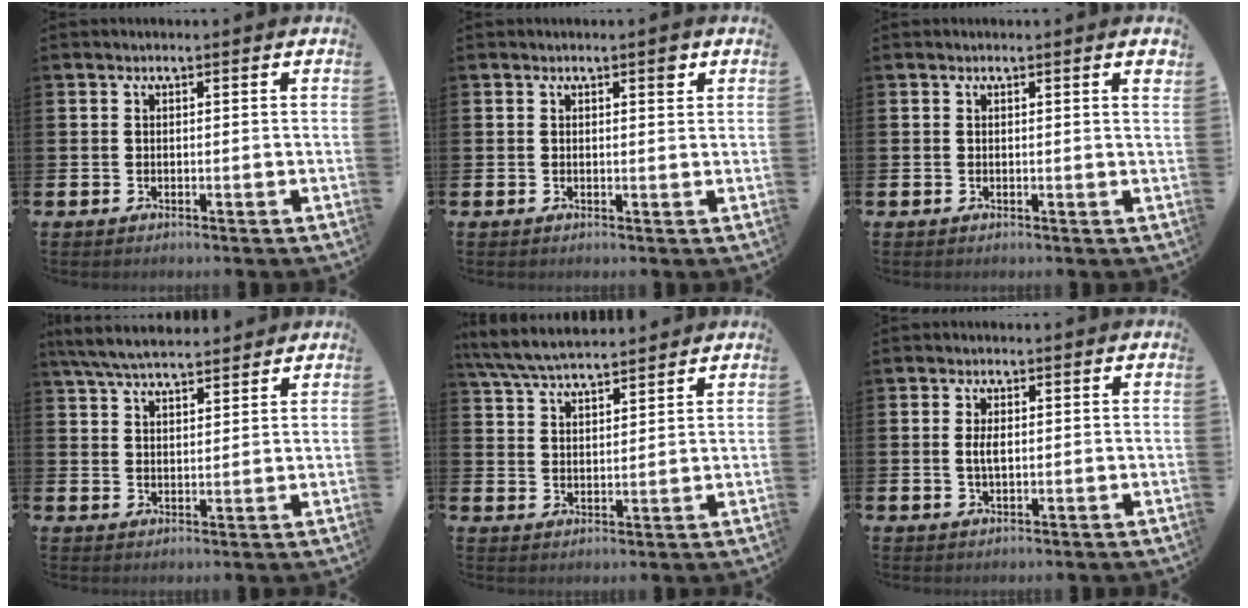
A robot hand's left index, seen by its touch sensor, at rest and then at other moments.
{"total": 1.6, "force": [1.0, 0.4, 1.1], "torque": [-0.012, 0.000, 0.015]}
{"total": 0.9, "force": [0.3, -0.1, 0.8], "torque": [-0.013, -0.001, 0.004]}
{"total": 5.7, "force": [5.4, 0.9, 1.7], "torque": [-0.054, -0.016, 0.100]}
{"total": 6.3, "force": [6.0, 0.9, 1.6], "torque": [-0.057, -0.023, 0.110]}
{"total": 2.4, "force": [0.1, 1.0, 2.1], "torque": [-0.041, 0.005, -0.001]}